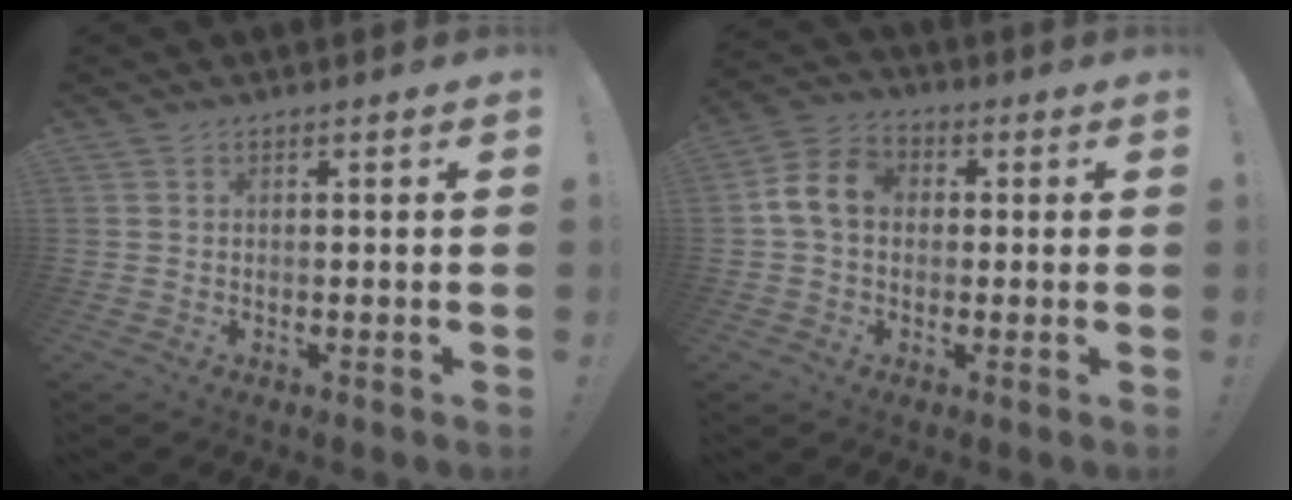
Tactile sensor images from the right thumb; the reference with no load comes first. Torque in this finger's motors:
{"motor_torque": [0.06, 0.35, 0.05, 0.04, 0.09]}